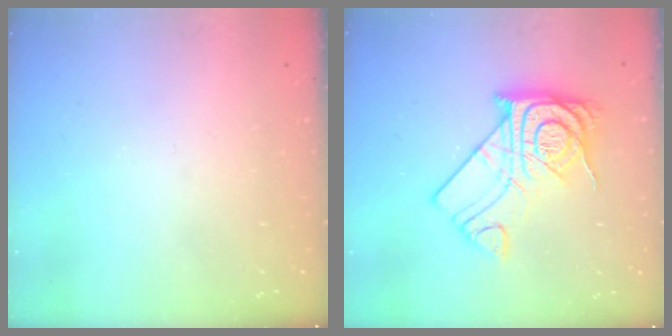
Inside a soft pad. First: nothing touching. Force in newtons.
{"total": 15.9, "press": 15.9, "slide": 1.4}